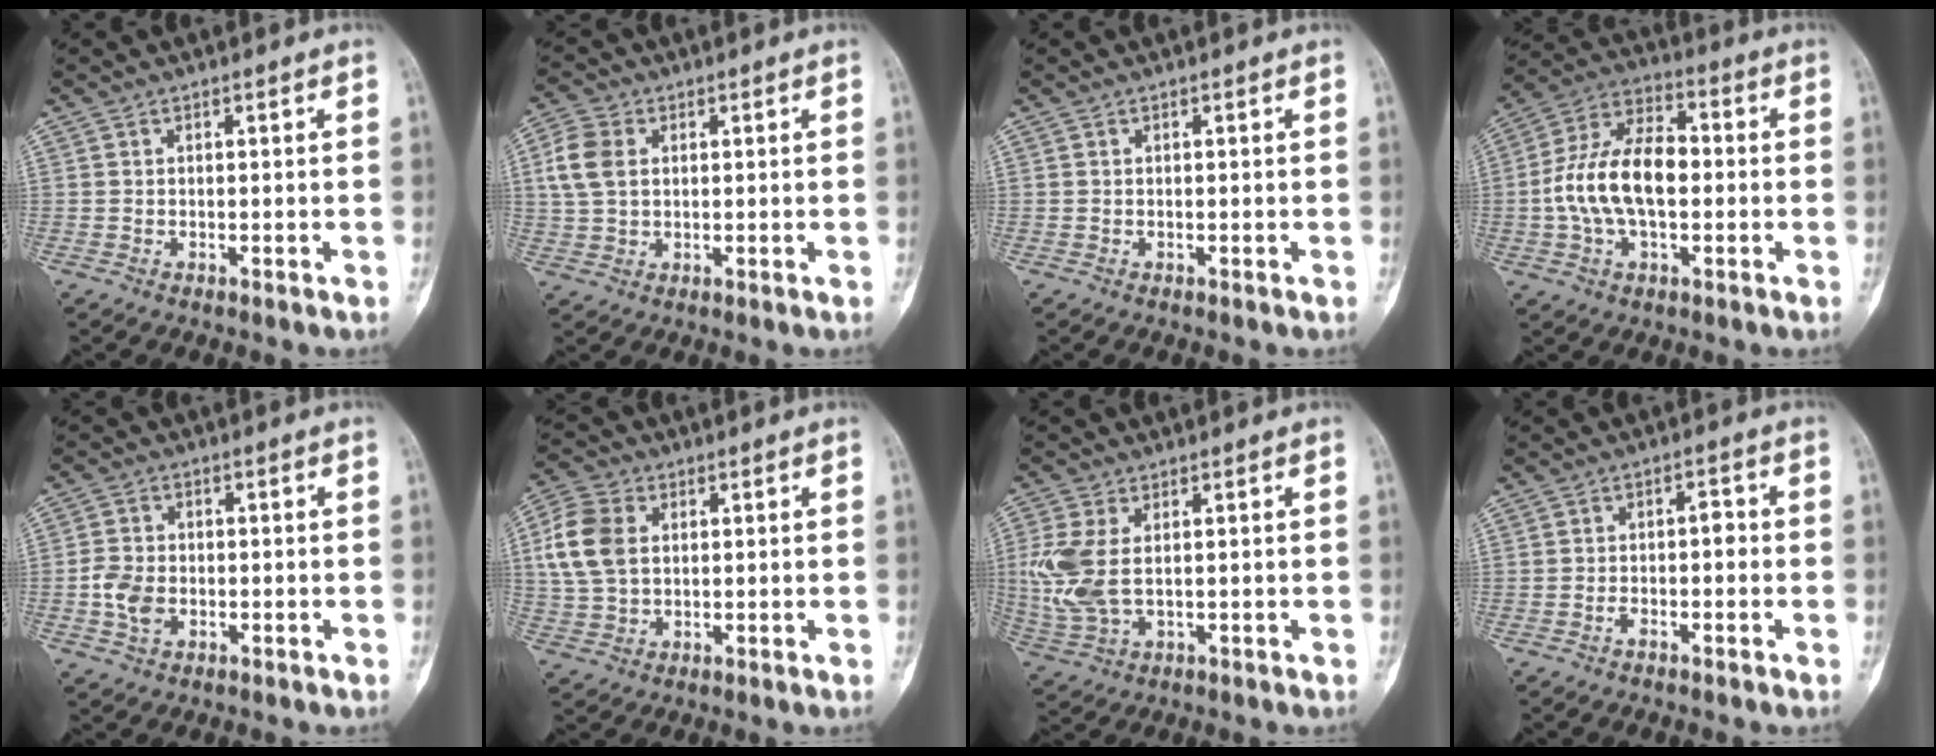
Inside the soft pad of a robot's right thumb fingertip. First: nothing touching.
{"total": 7.0, "force": [1.5, 5.0, 4.7], "torque": [-0.100, 0.008, 0.029]}
{"total": 0.0}
{"total": 15.6, "force": [-0.8, 8.8, 12.9], "torque": [-0.234, 0.036, -0.019]}
{"total": 5.6, "force": [-1.2, 4.1, 3.6], "torque": [-0.063, 0.006, -0.025]}
{"total": 10.3, "force": [1.9, 7.3, 7.0], "torque": [-0.144, 0.008, 0.035]}
{"total": 8.4, "force": [0.9, 4.7, 6.9], "torque": [-0.180, -0.001, 0.030]}
{"total": 3.3, "force": [-0.8, 1.5, 2.8], "torque": [-0.038, 0.023, -0.016]}